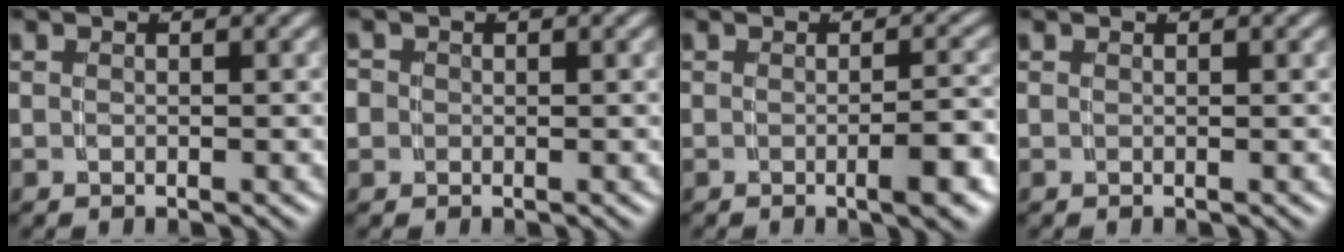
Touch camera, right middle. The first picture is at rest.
{"total": 2.6, "force": [0.0, 2.5, 0.6], "torque": [-0.025, -0.006, -0.005]}
{"total": 2.3, "force": [-1.2, 0.1, 2.0], "torque": [-0.023, 0.009, -0.026]}
{"total": 0.0}